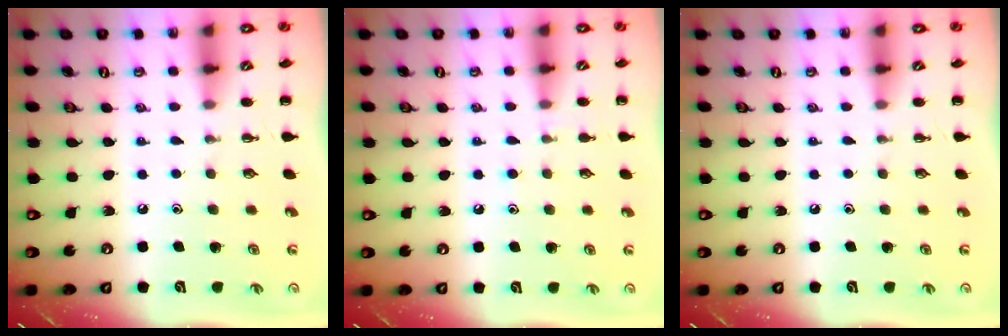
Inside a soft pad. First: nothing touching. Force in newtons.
{"total": 6.6, "press": 6.3, "slide": 2.0}
{"total": 0.0}